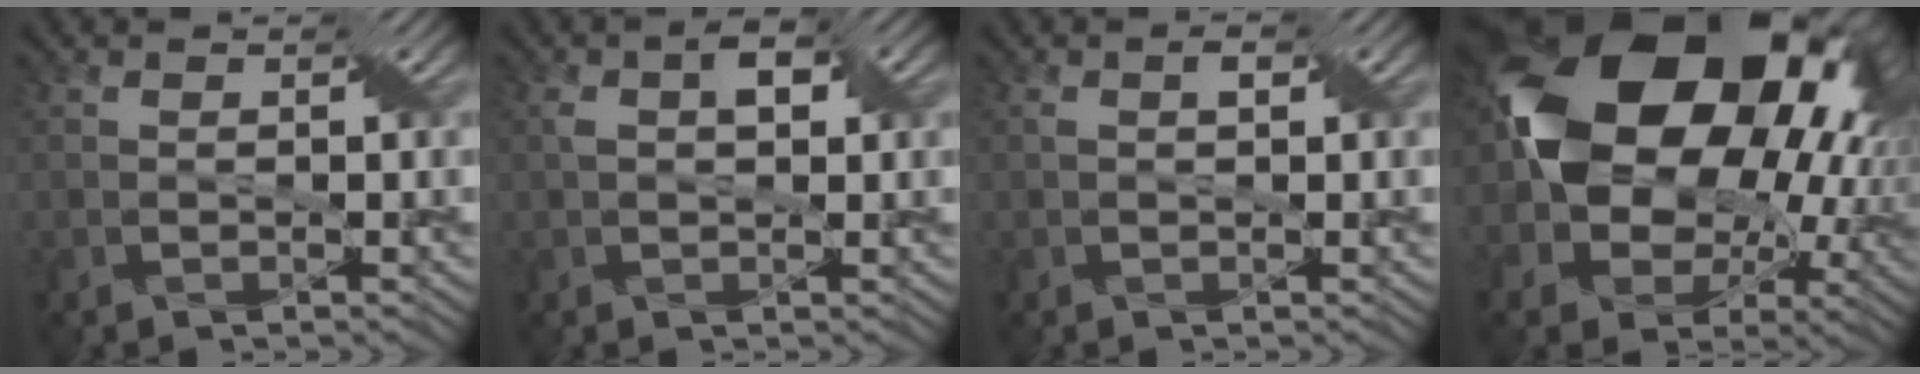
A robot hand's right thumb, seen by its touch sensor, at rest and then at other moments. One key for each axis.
{"total": 3.6, "fx": 1.0, "fy": 1.9, "fz": 2.9, "tx": -0.052, "ty": 0.009, "tz": 0.015}
{"total": 1.2, "fx": 0.4, "fy": 0.5, "fz": 1.0, "tx": -0.019, "ty": 0.003, "tz": 0.006}
{"total": 21.6, "fx": 4.2, "fy": 15.5, "fz": 14.4, "tx": -0.286, "ty": -0.010, "tz": 0.097}